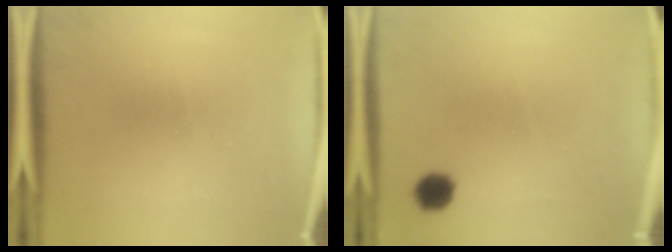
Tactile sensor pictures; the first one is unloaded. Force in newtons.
{"total": 4.0}